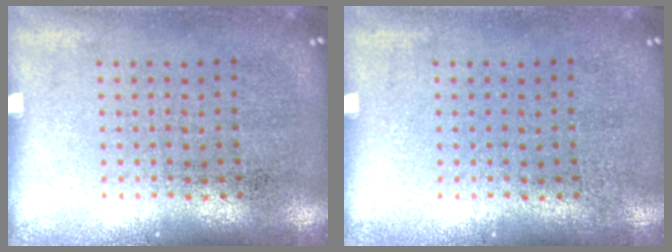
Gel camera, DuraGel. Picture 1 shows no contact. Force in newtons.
{"total": 0.0}